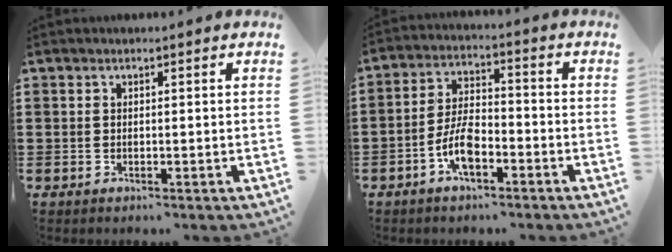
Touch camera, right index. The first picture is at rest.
{"total": 6.9, "force": [-3.3, 2.9, 5.3], "torque": [-0.122, 0.003, -0.067]}